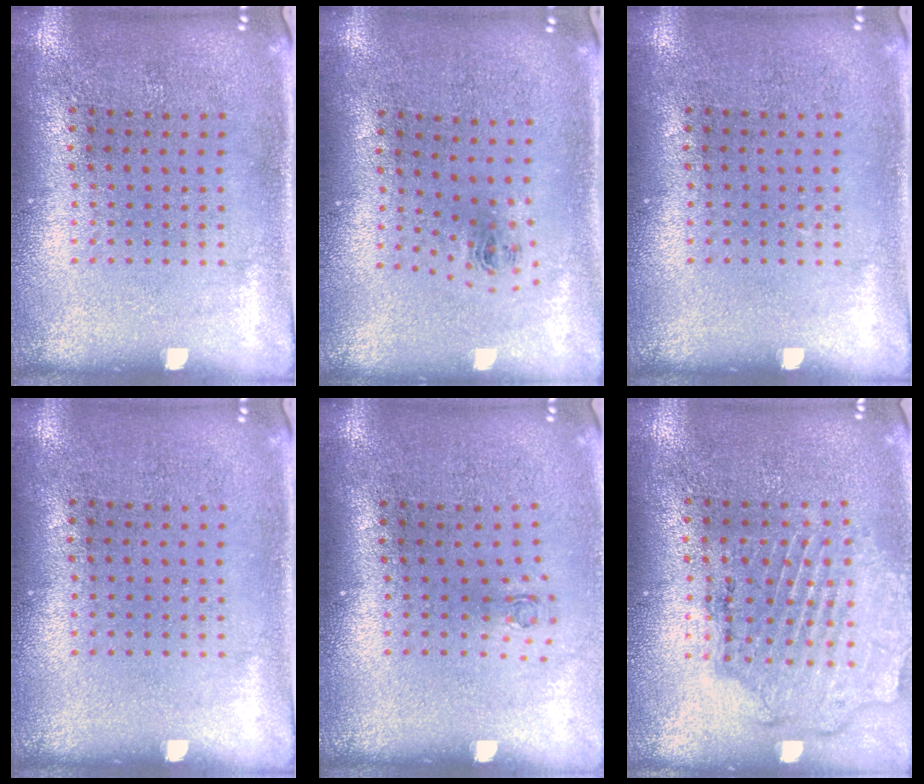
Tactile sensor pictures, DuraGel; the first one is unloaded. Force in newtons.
{"total": 0.9, "press": 0.4, "slide": 0.9}
{"total": 0.0}
{"total": 0.0}
{"total": 0.7, "press": 0.3, "slide": 0.6}
{"total": 1.6, "press": 1.6, "slide": 0.4}